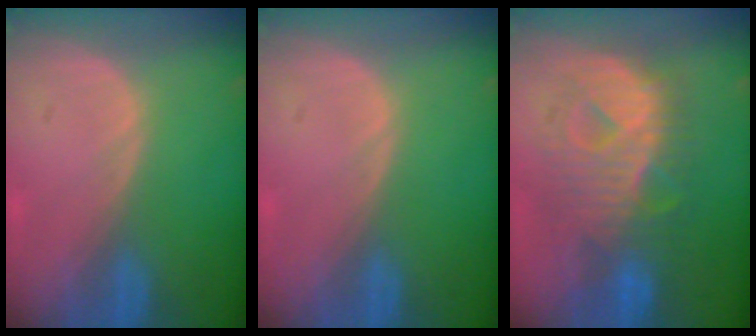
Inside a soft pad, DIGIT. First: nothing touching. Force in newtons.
{"total": 0.0}
{"total": 10.4, "press": 10.3, "slide": 0.9}